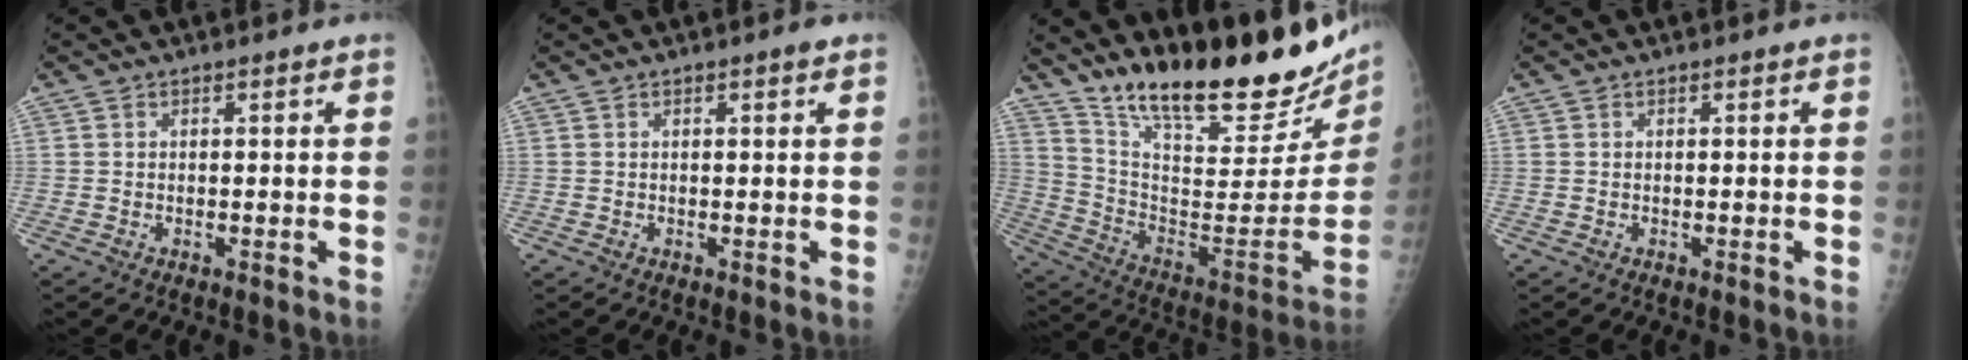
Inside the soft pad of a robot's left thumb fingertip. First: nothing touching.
{"total": 1.0, "force": [0.7, 0.1, 0.7], "torque": [-0.008, -0.002, 0.009]}
{"total": 30.5, "force": [23.2, 8.2, 18.0], "torque": [-0.254, -0.120, 0.352]}
{"total": 0.0}